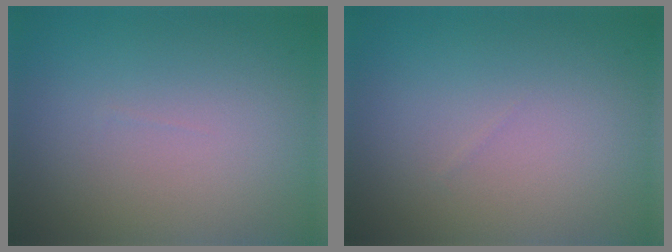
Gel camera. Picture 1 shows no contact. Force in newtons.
{"total": 0.0}